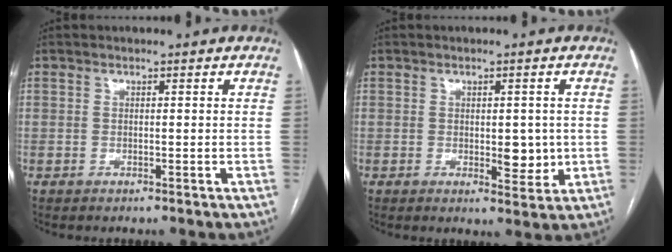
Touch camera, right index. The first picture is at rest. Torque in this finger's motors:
{"motor_torque": [0.15, 0.24, -0.05, 0.00]}